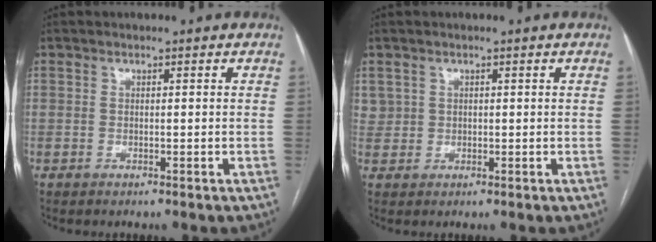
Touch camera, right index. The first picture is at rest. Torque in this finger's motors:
{"motor_torque": [0.15, 0.10, 0.03, 0.02]}